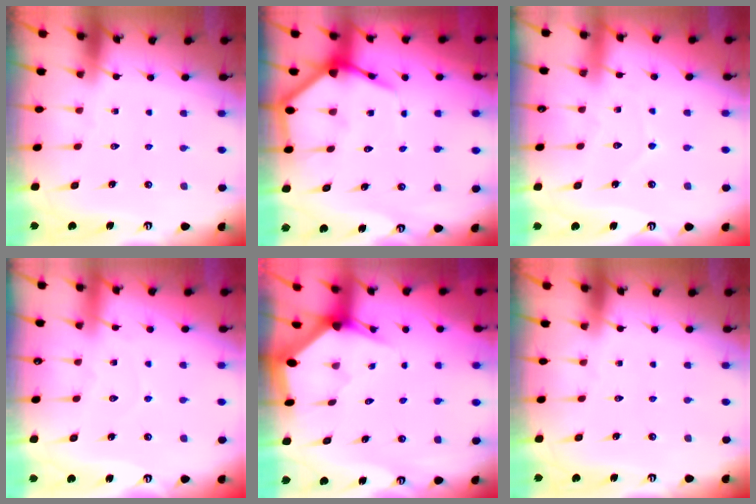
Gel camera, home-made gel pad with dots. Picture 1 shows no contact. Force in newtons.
{"total": 7.3, "press": 7.3, "slide": 0.6}
{"total": 3.5, "press": 3.5, "slide": 0.4}
{"total": 2.6, "press": 2.6, "slide": 0.3}
{"total": 2.9, "press": 2.9, "slide": 0.1}
{"total": 0.0}